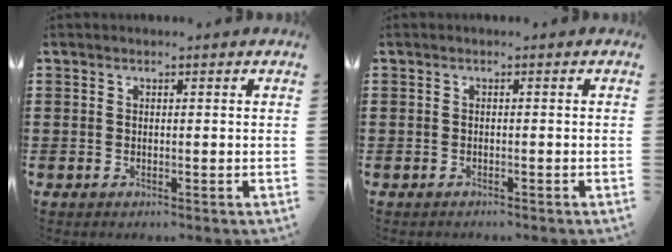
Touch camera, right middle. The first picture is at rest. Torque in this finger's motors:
{"motor_torque": [-1.33, 0.80, 0.05, -0.03]}